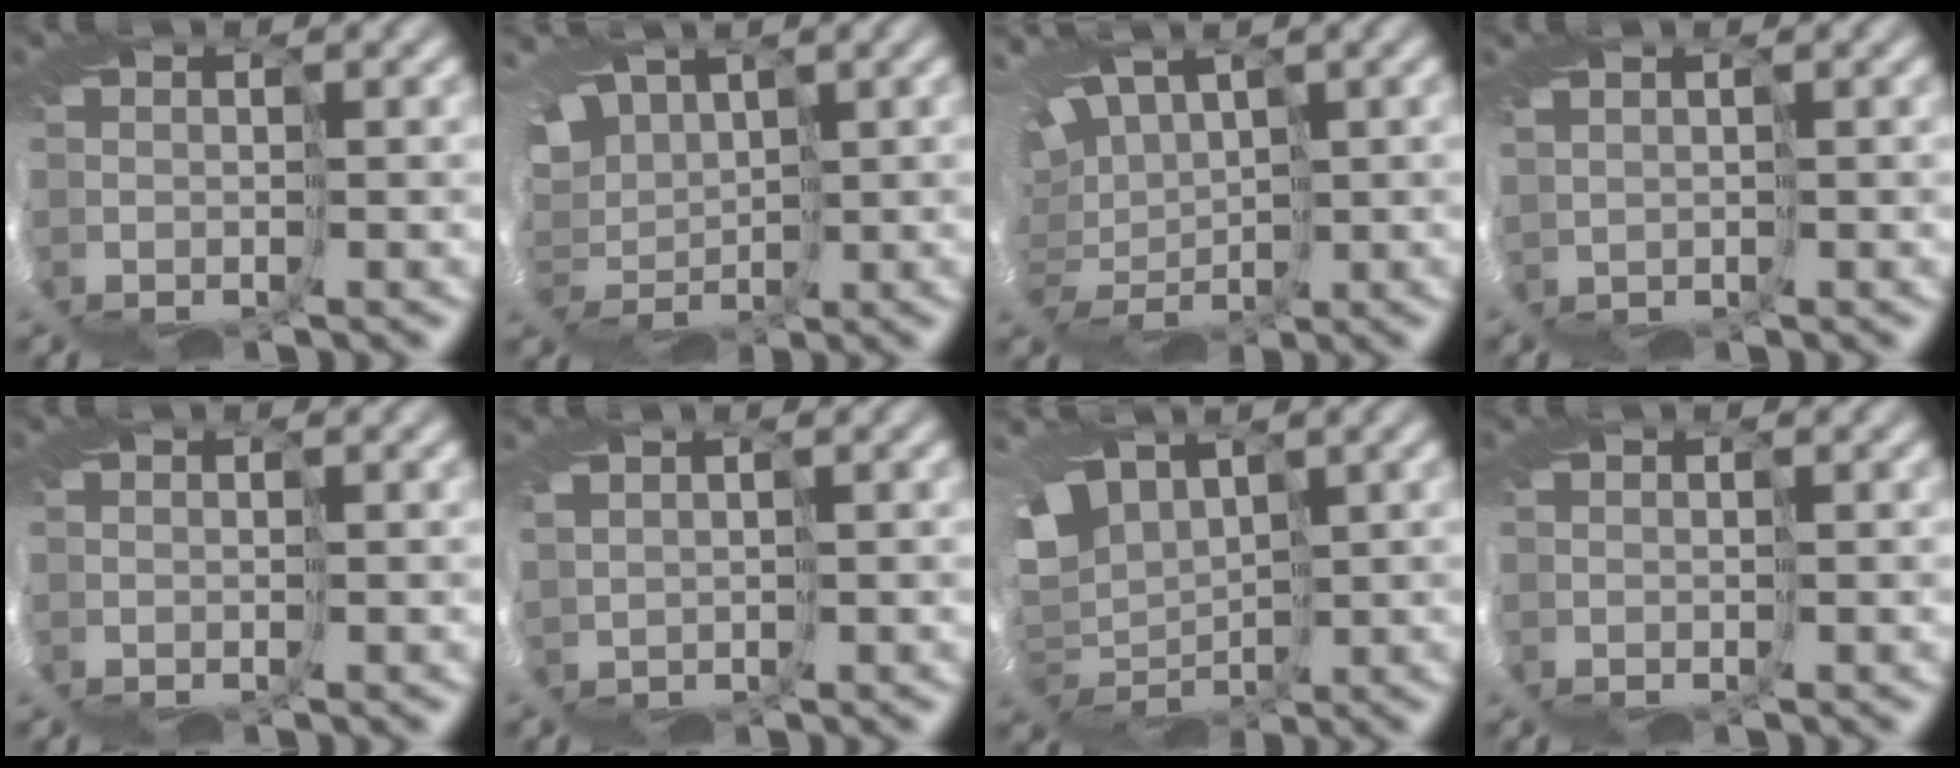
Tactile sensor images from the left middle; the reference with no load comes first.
{"total": 5.9, "force": [5.3, 2.5, 0.9], "torque": [-0.037, 0.014, 0.072]}
{"total": 9.0, "force": [5.5, 5.6, 4.5], "torque": [-0.099, 0.018, 0.051]}
{"total": 3.3, "force": [2.6, -1.1, -1.7], "torque": [0.034, -0.005, 0.054]}
{"total": 0.0}
{"total": 3.8, "force": [3.0, -1.2, -1.9], "torque": [0.035, -0.008, 0.058]}
{"total": 7.6, "force": [5.1, 4.7, 3.0], "torque": [-0.078, 0.005, 0.073]}
{"total": 0.0}